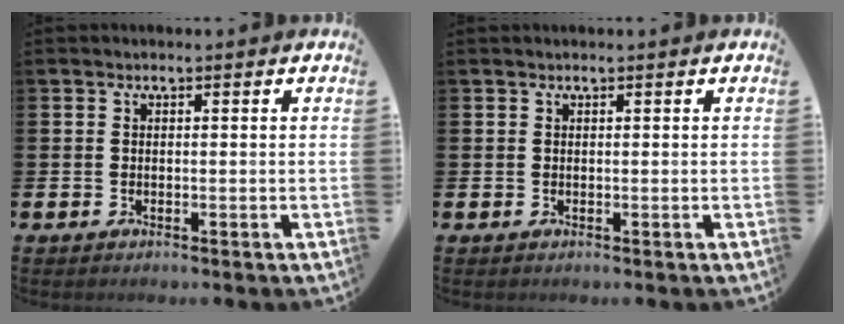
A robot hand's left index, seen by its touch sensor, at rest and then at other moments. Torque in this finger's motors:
{"motor_torque": [0.16, -0.25, 0.04, -0.02]}